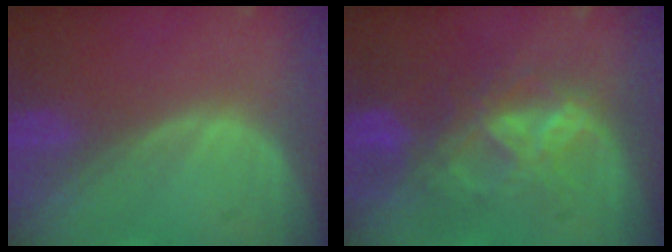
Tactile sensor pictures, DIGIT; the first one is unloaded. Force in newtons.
{"total": 7.0, "press": 6.7, "slide": 2.2}